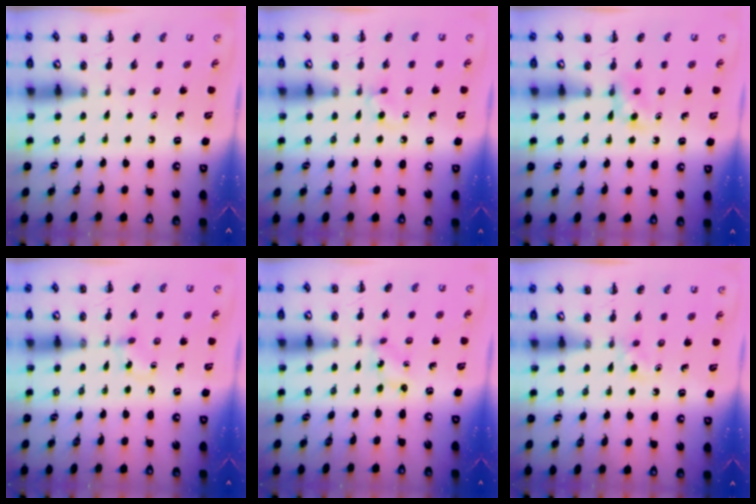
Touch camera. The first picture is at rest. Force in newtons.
{"total": 2.9, "press": 2.6, "slide": 1.3}
{"total": 5.3, "press": 4.9, "slide": 2.1}
{"total": 2.3, "press": 2.0, "slide": 1.1}
{"total": 0.6, "press": 0.5, "slide": 0.2}
{"total": 3.6, "press": 3.4, "slide": 1.2}